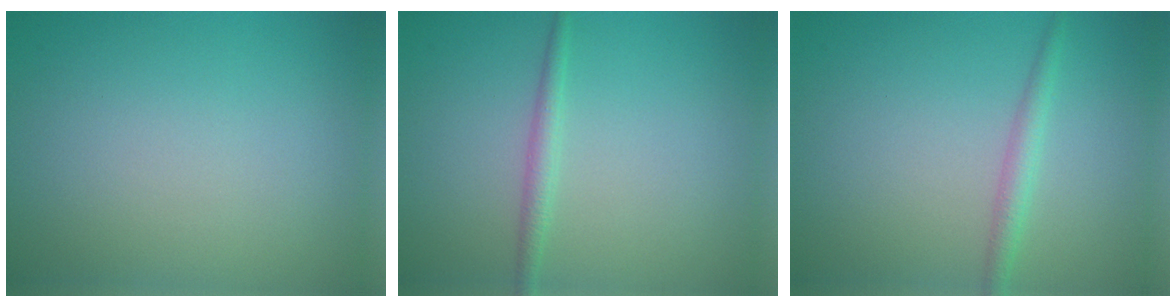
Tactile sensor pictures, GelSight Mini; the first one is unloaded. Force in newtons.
{"total": 1.4, "press": 1.4, "slide": 0.1}
{"total": 1.8, "press": 1.8, "slide": 0.0}